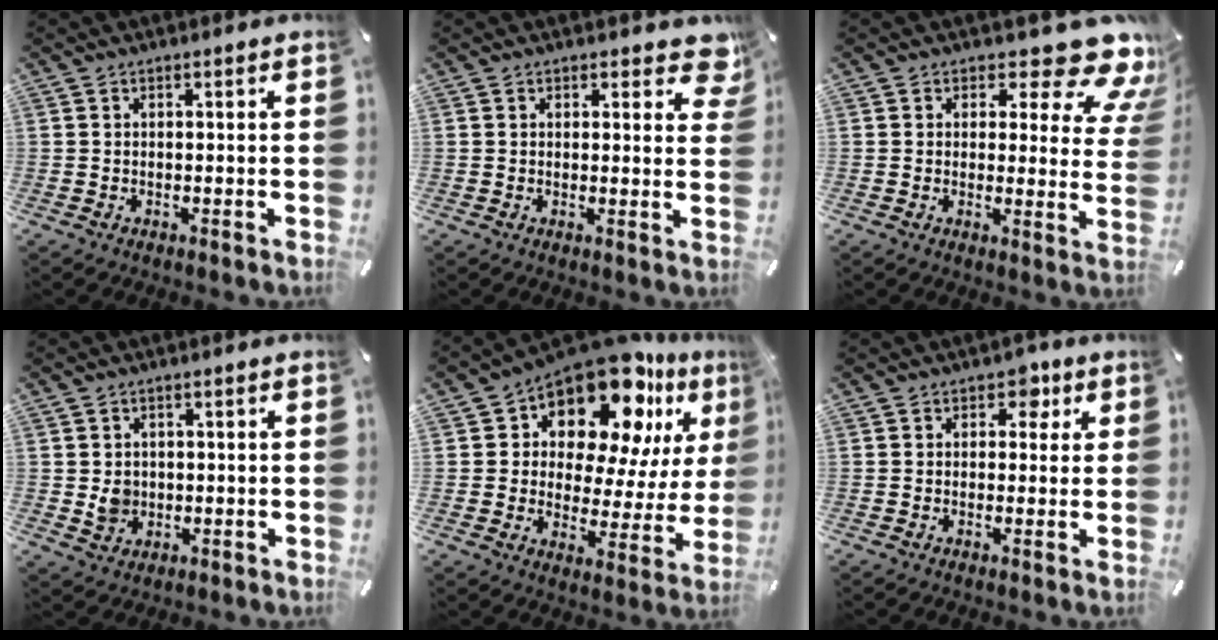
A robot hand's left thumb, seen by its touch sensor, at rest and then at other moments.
{"total": 5.0, "force": [2.9, 2.9, 2.9], "torque": [-0.014, -0.016, 0.045]}
{"total": 11.9, "force": [7.6, 4.9, 7.8], "torque": [-0.096, -0.064, 0.127]}
{"total": 4.4, "force": [-0.1, 4.1, 1.7], "torque": [-0.016, -0.006, -0.004]}
{"total": 18.3, "force": [13.2, 8.6, 9.3], "torque": [-0.148, -0.106, 0.222]}
{"total": 4.4, "force": [1.8, 3.2, 2.4], "torque": [-0.005, -0.009, 0.020]}